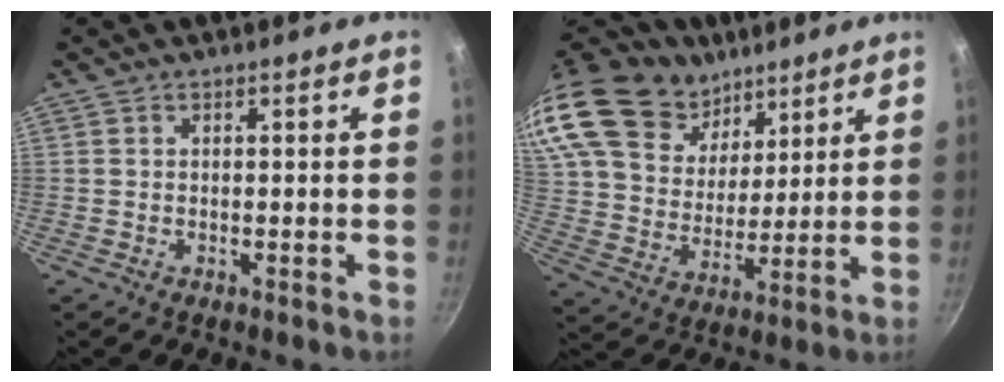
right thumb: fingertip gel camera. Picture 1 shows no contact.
{"total": 27.5, "force": [18.9, 16.4, 11.3], "torque": [-0.219, -0.035, 0.358]}